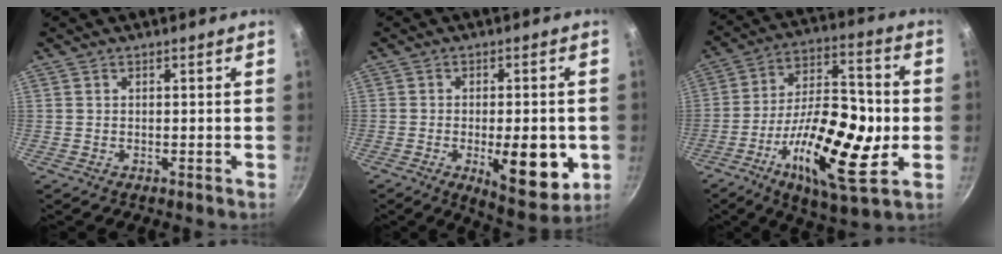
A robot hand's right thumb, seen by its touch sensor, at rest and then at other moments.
{"total": 13.4, "force": [-3.1, 5.4, 11.9], "torque": [-0.132, -0.005, -0.034]}
{"total": 23.0, "force": [-5.3, 9.0, 20.5], "torque": [-0.336, 0.022, -0.094]}